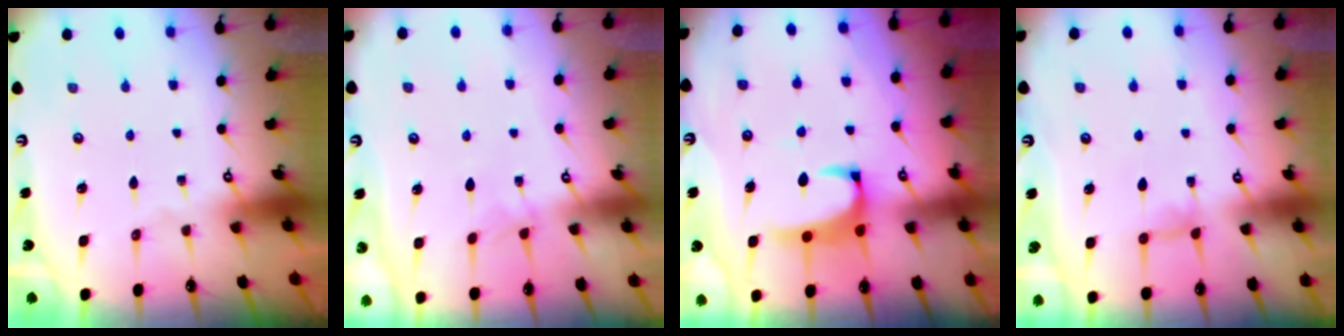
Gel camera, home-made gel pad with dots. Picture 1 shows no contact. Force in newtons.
{"total": 0.0}
{"total": 2.2, "press": 2.0, "slide": 0.9}
{"total": 1.3, "press": 1.2, "slide": 0.4}